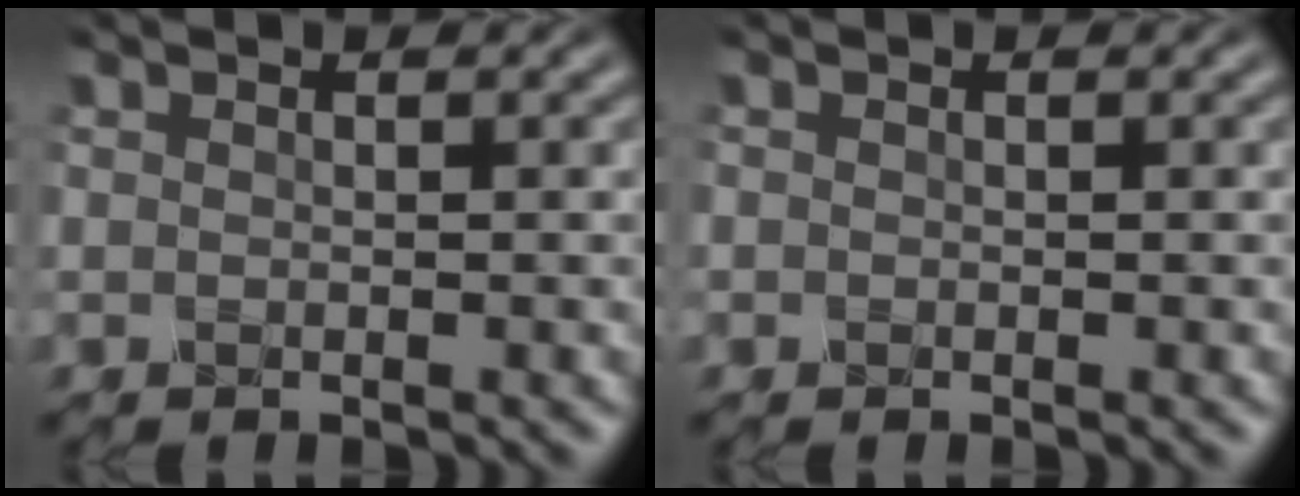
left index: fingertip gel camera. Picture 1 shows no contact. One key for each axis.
{"total": 0.0}